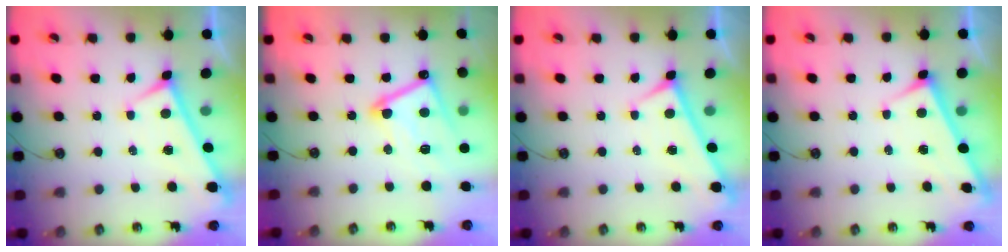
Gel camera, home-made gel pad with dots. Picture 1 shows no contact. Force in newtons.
{"total": 12.4, "press": 12.4, "slide": 0.4}
{"total": 0.0}
{"total": 3.0, "press": 3.0, "slide": 0.2}